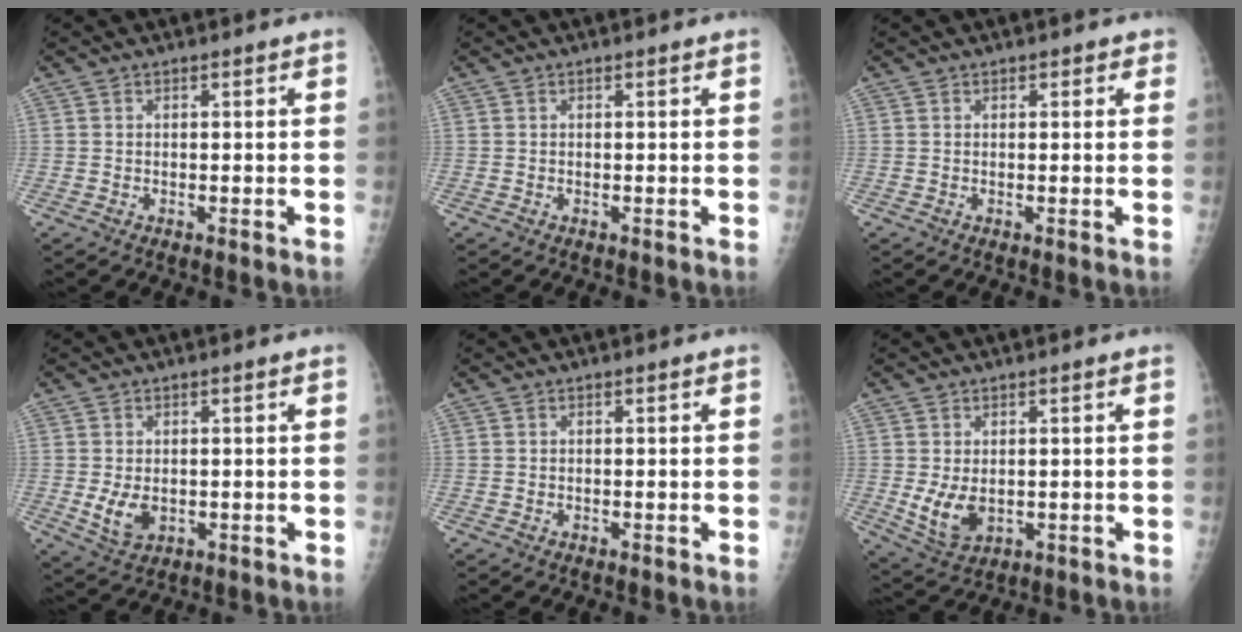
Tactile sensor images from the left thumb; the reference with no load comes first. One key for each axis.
{"total": 0.0}
{"total": 1.3, "fx": 0.7, "fy": 0.9, "fz": 0.7, "tx": 0.008, "ty": 0.000, "tz": 0.003}
{"total": 4.7, "fx": -0.5, "fy": 3.2, "fz": 3.4, "tx": -0.055, "ty": -0.010, "tz": 0.003}
{"total": 0.0}
{"total": 6.0, "fx": -0.2, "fy": 4.0, "fz": 4.5, "tx": -0.076, "ty": -0.012, "tz": 0.013}